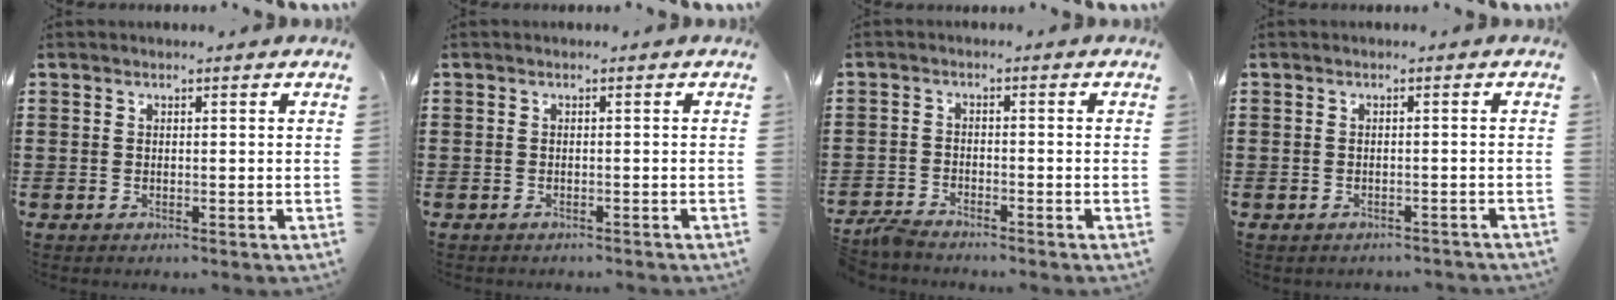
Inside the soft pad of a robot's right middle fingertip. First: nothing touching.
{"total": 0.5, "force": [-0.5, 0.1, 0.0], "torque": [0.000, 0.000, -0.011]}
{"total": 2.7, "force": [-2.6, 0.3, 0.5], "torque": [-0.028, 0.000, -0.059]}
{"total": 0.9, "force": [-0.8, 0.2, 0.2], "torque": [-0.007, -0.002, -0.017]}